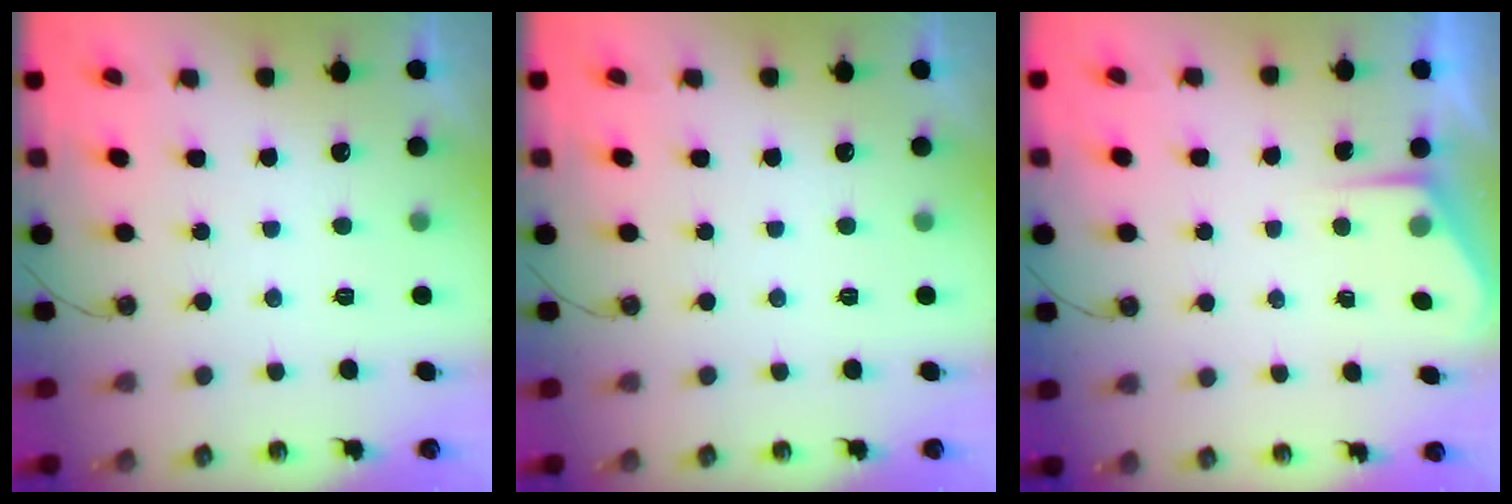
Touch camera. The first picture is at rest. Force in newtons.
{"total": 0.0}
{"total": 2.7, "press": 2.7, "slide": 0.4}